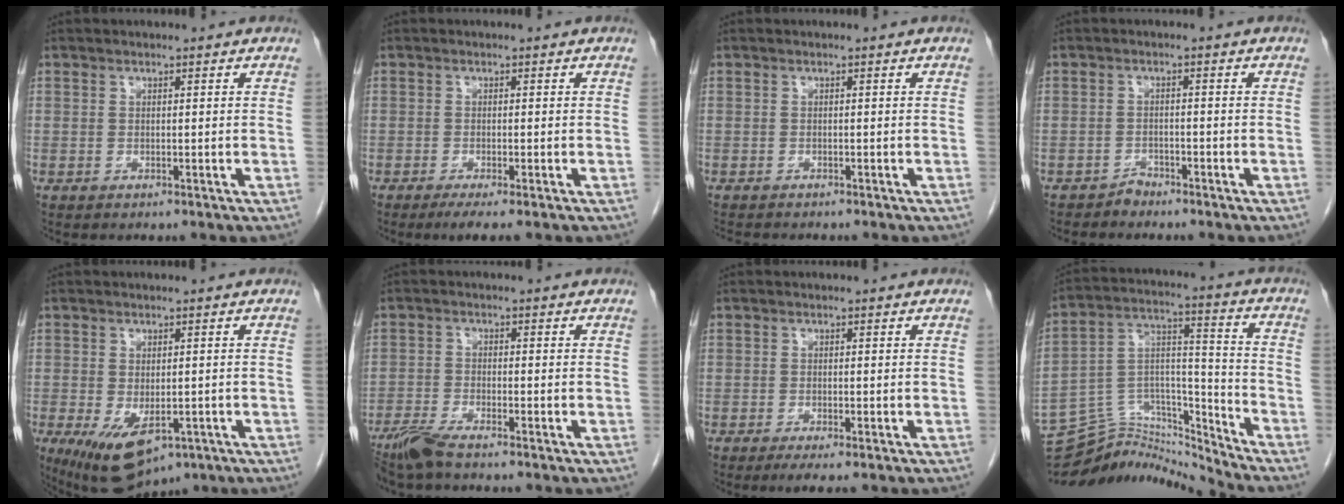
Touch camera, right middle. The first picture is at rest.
{"total": 3.0, "force": [-2.1, 0.1, 2.2], "torque": [-0.031, -0.009, -0.033]}
{"total": 3.5, "force": [-3.2, 0.7, 1.3], "torque": [-0.019, -0.007, -0.045]}
{"total": 1.5, "force": [-1.4, 0.4, -0.3], "torque": [0.009, 0.001, -0.026]}
{"total": 9.3, "force": [-4.4, 4.6, 6.8], "torque": [-0.111, -0.020, -0.058]}
{"total": 4.4, "force": [-3.6, 0.1, 2.4], "torque": [-0.056, -0.014, -0.076]}
{"total": 2.5, "force": [-1.8, 0.0, 1.7], "torque": [-0.024, -0.006, -0.028]}
{"total": 14.4, "force": [-14.4, 0.6, 0.4], "torque": [-0.008, 0.057, -0.256]}